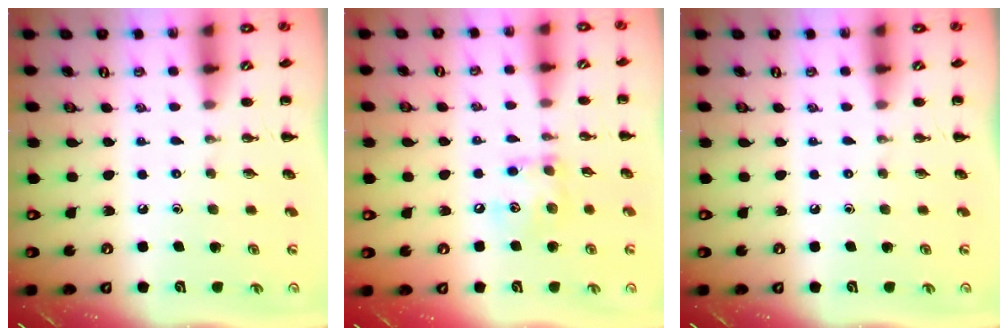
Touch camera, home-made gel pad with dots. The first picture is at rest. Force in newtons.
{"total": 9.6, "press": 9.5, "slide": 1.3}
{"total": 0.0}